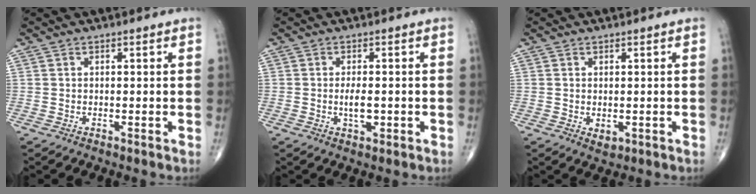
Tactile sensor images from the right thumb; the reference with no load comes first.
{"total": 3.1, "force": [-0.5, 1.3, 2.7], "torque": [-0.049, -0.001, -0.008]}
{"total": 1.7, "force": [-0.1, 1.0, 1.3], "torque": [-0.015, -0.003, 0.002]}